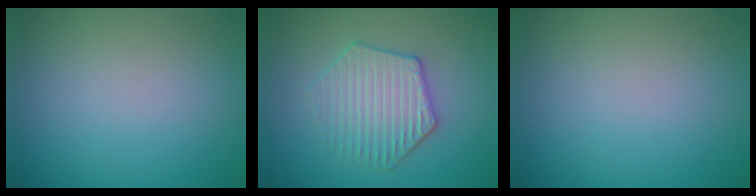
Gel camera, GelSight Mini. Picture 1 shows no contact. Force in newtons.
{"total": 4.0, "press": 3.9, "slide": 0.9}
{"total": 0.0}